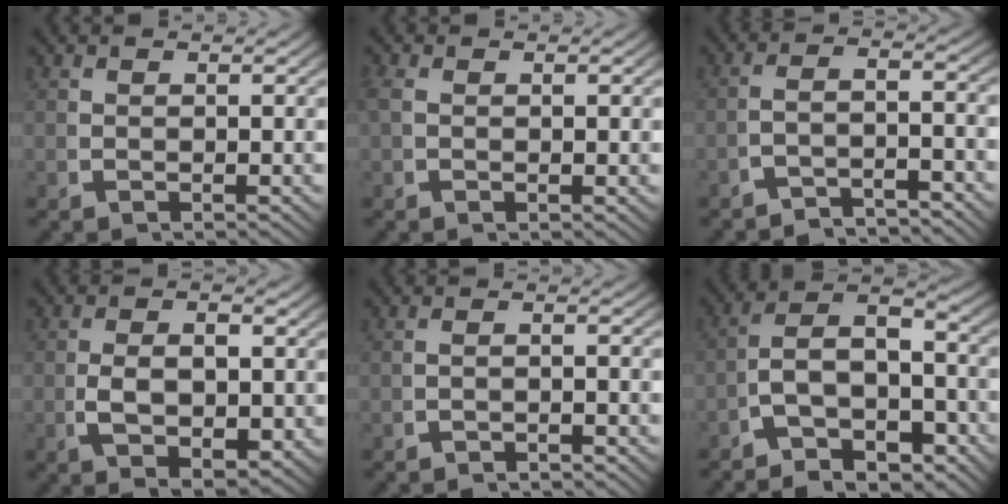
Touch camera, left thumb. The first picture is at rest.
{"total": 1.2, "force": [0.4, 0.7, 0.9], "torque": [-0.028, -0.004, 0.011]}
{"total": 3.7, "force": [-3.0, 1.0, 2.1], "torque": [-0.037, -0.012, -0.043]}
{"total": 5.0, "force": [-0.5, 2.8, 4.1], "torque": [-0.076, -0.018, 0.003]}
{"total": 1.9, "force": [-1.8, 0.1, 0.5], "torque": [-0.012, -0.004, -0.029]}
{"total": 9.7, "force": [-3.1, 6.5, 6.5], "torque": [-0.117, -0.037, -0.046]}